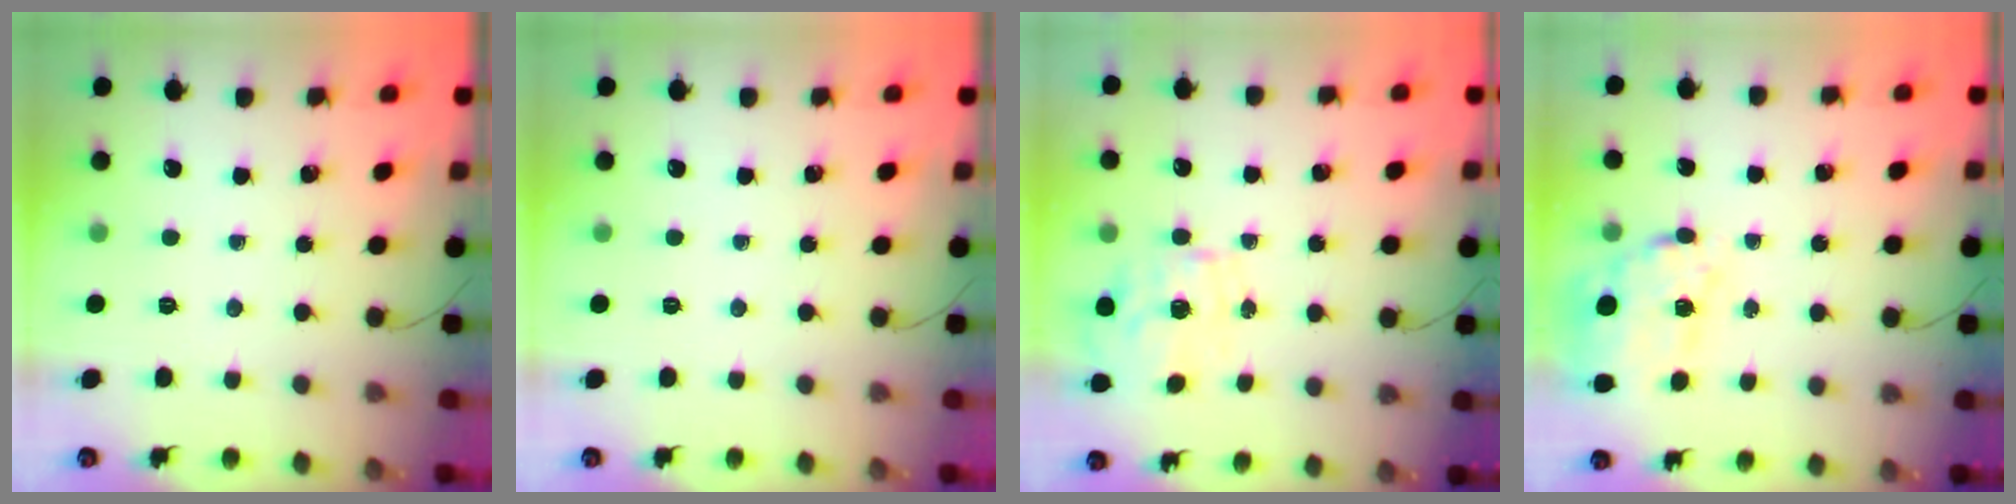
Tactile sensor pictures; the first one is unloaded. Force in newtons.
{"total": 0.0}
{"total": 1.5, "press": 1.3, "slide": 0.8}
{"total": 17.9, "press": 17.6, "slide": 3.4}